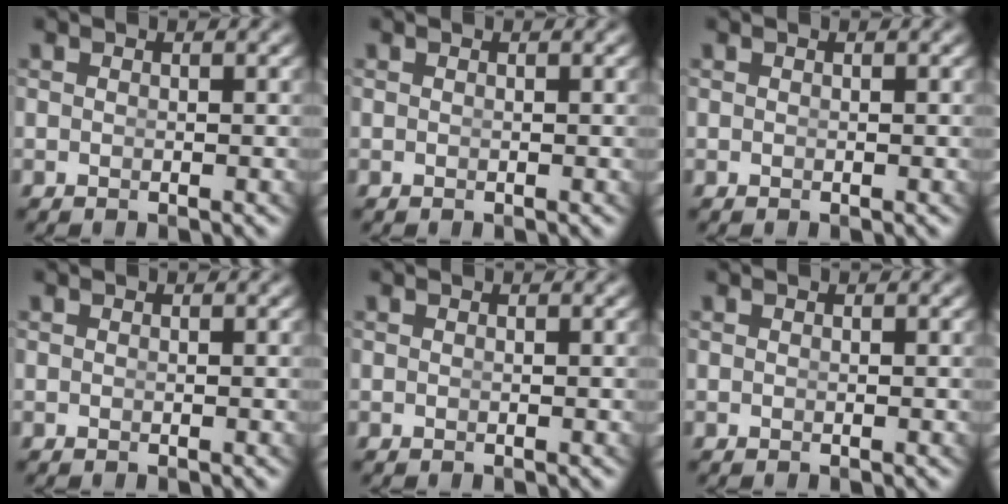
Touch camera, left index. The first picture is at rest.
{"total": 0.0}
{"total": 0.0}
{"total": 0.0}
{"total": 0.0}
{"total": 0.0}